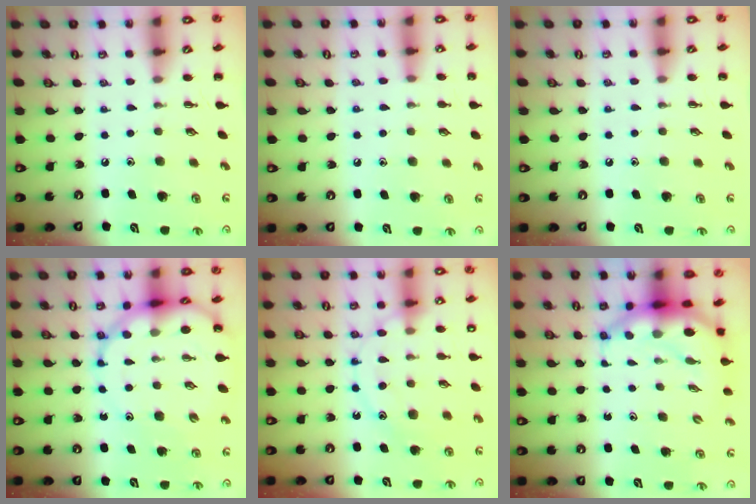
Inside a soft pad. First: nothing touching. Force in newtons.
{"total": 7.8, "press": 7.5, "slide": 2.3}
{"total": 3.0, "press": 2.8, "slide": 1.1}
{"total": 12.8, "press": 12.3, "slide": 3.4}
{"total": 13.2, "press": 13.2, "slide": 0.7}
{"total": 6.8, "press": 6.6, "slide": 1.6}